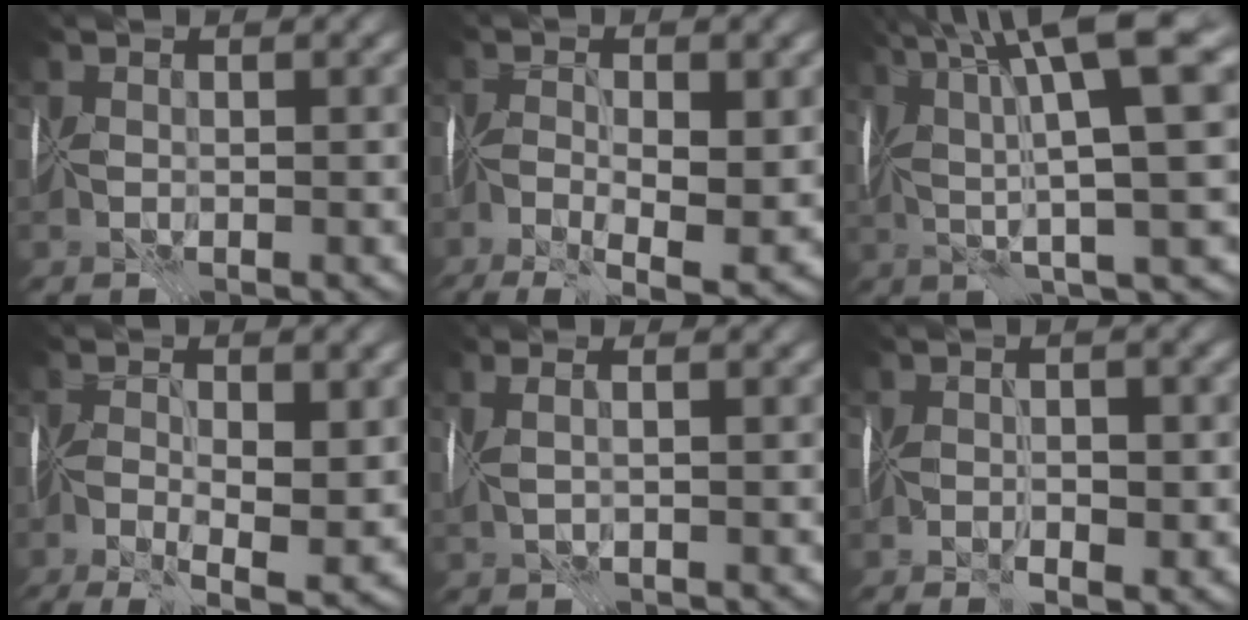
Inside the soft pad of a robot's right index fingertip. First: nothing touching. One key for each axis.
{"total": 7.8, "fx": -2.9, "fy": 2.3, "fz": 6.8, "tx": -0.121, "ty": -0.017, "tz": -0.043}
{"total": 11.9, "fx": 3.3, "fy": 1.7, "fz": 11.4, "tx": -0.183, "ty": 0.021, "tz": 0.061}
{"total": 7.3, "fx": -2.1, "fy": 2.2, "fz": 6.7, "tx": -0.116, "ty": -0.018, "tz": -0.027}
{"total": 1.9, "fx": 1.0, "fy": 0.4, "fz": 1.6, "tx": -0.021, "ty": 0.018, "tz": 0.008}
{"total": 2.5, "fx": -1.1, "fy": 0.8, "fz": 2.1, "tx": -0.034, "ty": -0.006, "tz": -0.017}